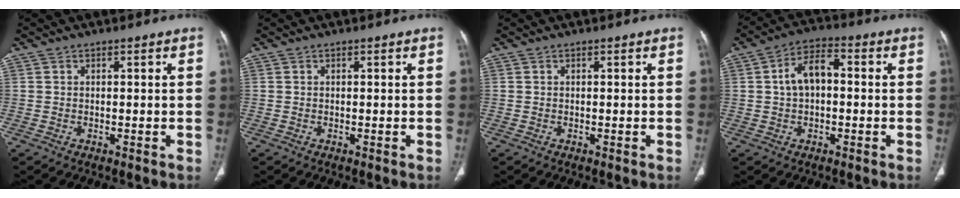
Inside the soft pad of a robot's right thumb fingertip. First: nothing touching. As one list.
[{"total": 0.0}, {"total": 0.0}, {"total": 7.5, "force": [0.5, 4.6, 6.0], "torque": [-0.103, 0.024, -0.002]}]